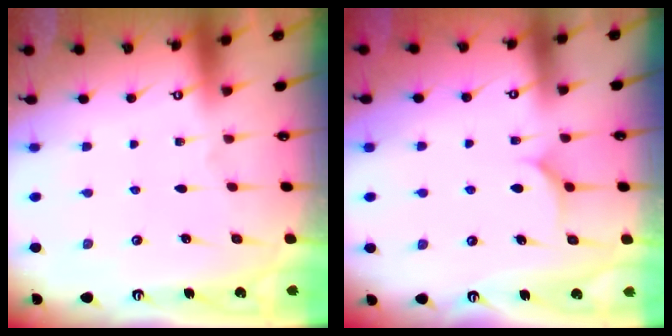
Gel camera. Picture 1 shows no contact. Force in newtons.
{"total": 6.1, "press": 6.0, "slide": 0.4}